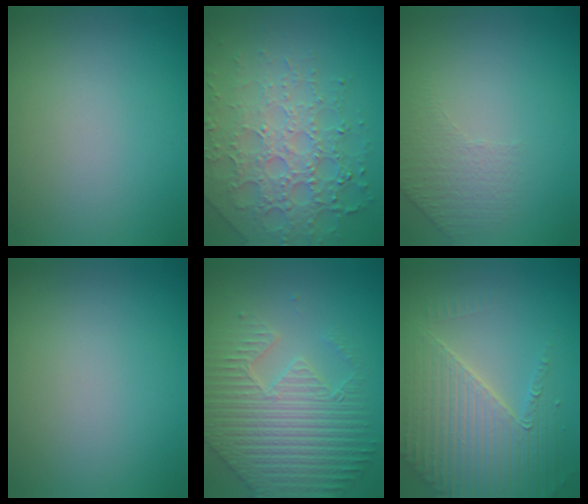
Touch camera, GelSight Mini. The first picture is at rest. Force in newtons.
{"total": 7.3, "press": 5.2, "slide": 5.1}
{"total": 1.5, "press": 1.0, "slide": 1.1}
{"total": 0.0}
{"total": 7.8, "press": 5.8, "slide": 5.2}
{"total": 5.8, "press": 4.8, "slide": 3.2}